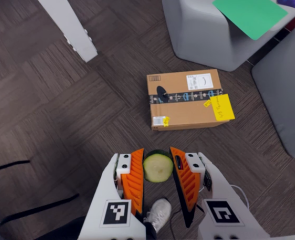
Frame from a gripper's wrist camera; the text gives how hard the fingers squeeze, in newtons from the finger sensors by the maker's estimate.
{"total": 11.2, "left": 12.1, "right": 10.3}